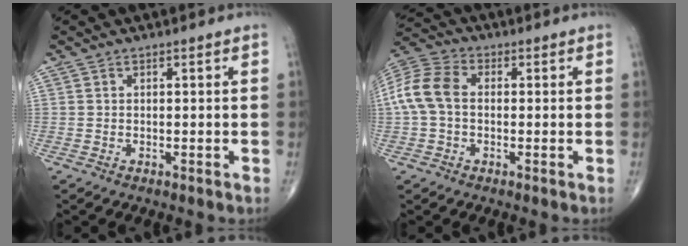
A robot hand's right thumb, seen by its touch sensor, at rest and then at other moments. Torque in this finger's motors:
{"motor_torque": [-0.05, 0.23, 0.34, -0.34, 0.08]}